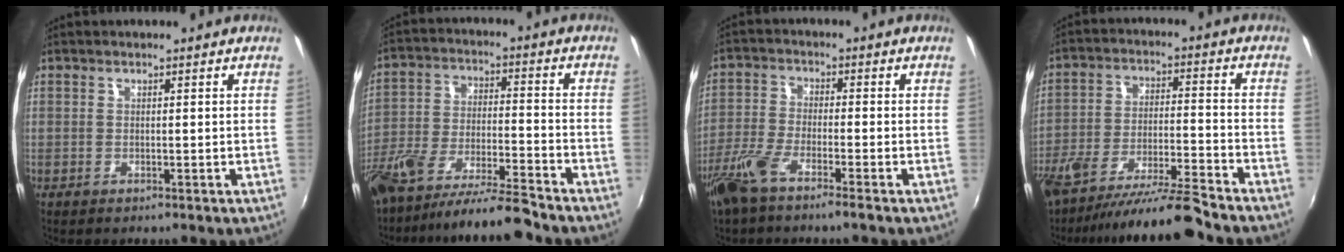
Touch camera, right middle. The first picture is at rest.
{"total": 14.7, "force": [-12.3, 1.9, 7.7], "torque": [-0.158, -0.026, -0.215]}
{"total": 9.3, "force": [-6.8, 0.5, 6.2], "torque": [-0.140, -0.023, -0.133]}
{"total": 15.0, "force": [-13.0, 0.5, 7.4], "torque": [-0.152, -0.028, -0.219]}